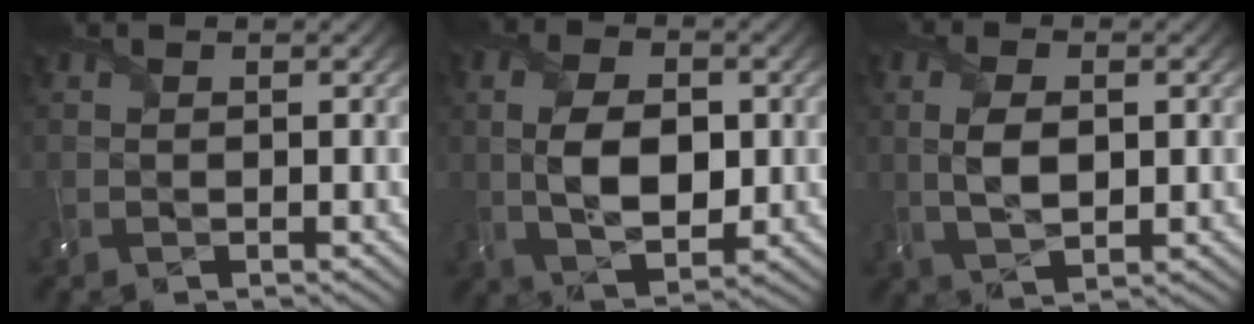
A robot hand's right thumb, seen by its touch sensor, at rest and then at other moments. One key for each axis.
{"total": 7.9, "fx": -0.5, "fy": 4.3, "fz": 6.6, "tx": -0.134, "ty": -0.006, "tz": -0.013}
{"total": 4.6, "fx": -0.2, "fy": 2.1, "fz": 4.1, "tx": -0.086, "ty": -0.004, "tz": -0.003}